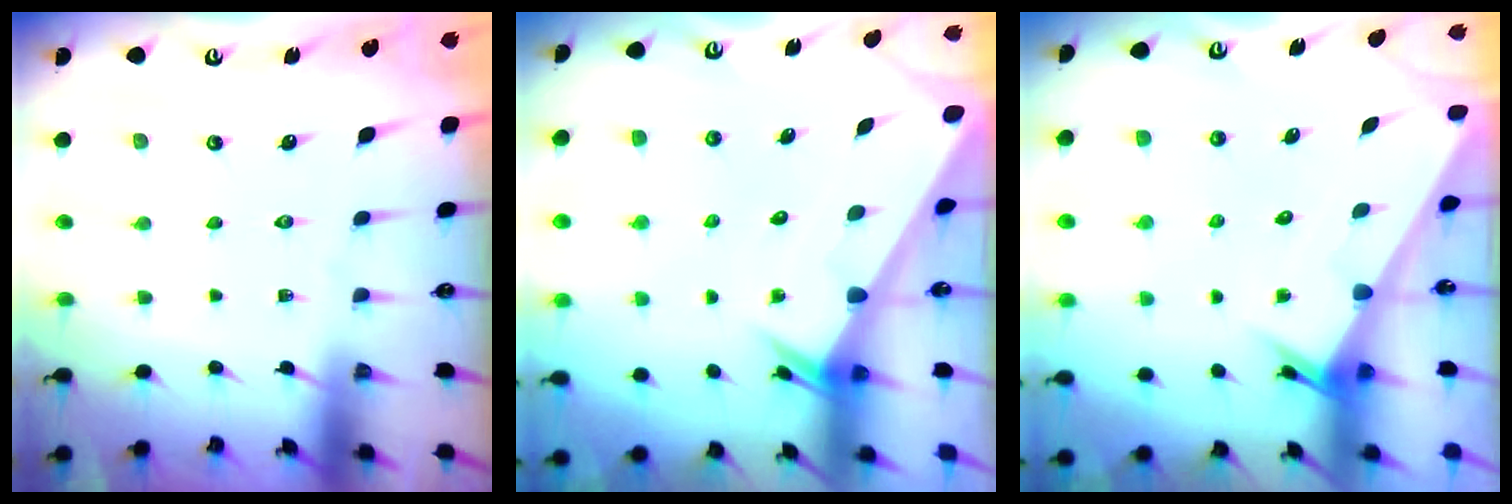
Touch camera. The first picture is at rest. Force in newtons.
{"total": 2.4, "press": 2.4, "slide": 0.0}
{"total": 2.5, "press": 2.5, "slide": 0.1}